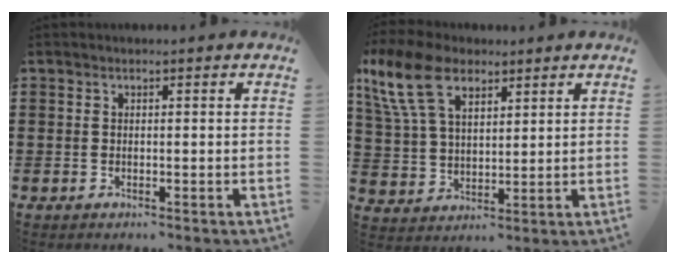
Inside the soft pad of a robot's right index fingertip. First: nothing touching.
{"total": 11.8, "force": [6.7, 6.4, 7.3], "torque": [-0.184, 0.010, 0.123]}